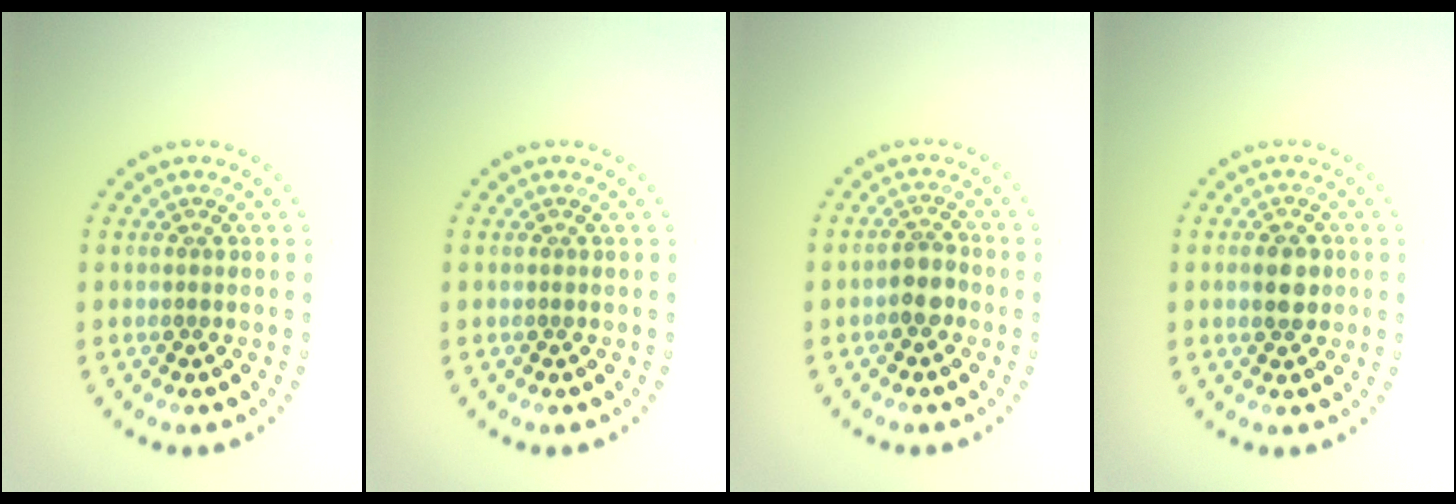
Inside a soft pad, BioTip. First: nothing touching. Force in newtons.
{"total": 0.0}
{"total": 2.1, "press": 1.8, "slide": 1.0}
{"total": 2.8, "press": 2.8, "slide": 0.1}